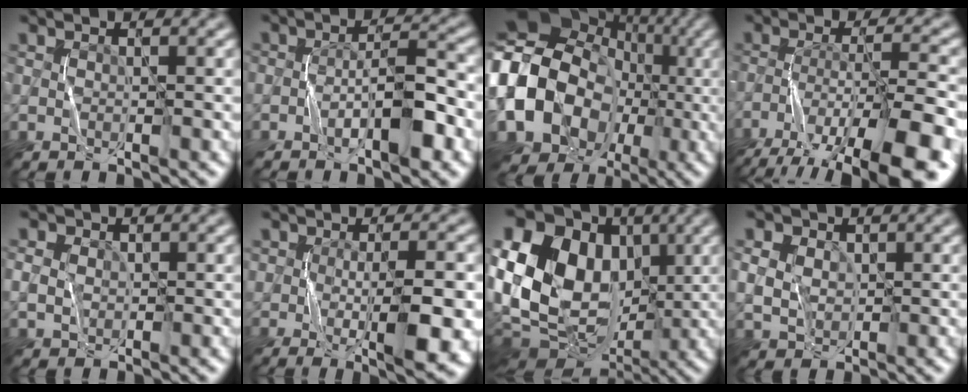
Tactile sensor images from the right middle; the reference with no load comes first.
{"total": 4.3, "force": [-1.8, 1.6, 3.5], "torque": [-0.055, 0.007, -0.034]}
{"total": 19.4, "force": [-2.1, 16.3, 10.2], "torque": [-0.175, -0.011, -0.060]}
{"total": 11.5, "force": [-7.7, 2.4, 8.1], "torque": [-0.140, -0.022, -0.118]}
{"total": 2.7, "force": [0.7, 2.2, 1.3], "torque": [-0.033, 0.009, 0.002]}
{"total": 6.0, "force": [-1.0, 2.3, 5.4], "torque": [-0.085, -0.011, -0.011]}
{"total": 20.2, "force": [1.9, 15.3, 13.1], "torque": [-0.251, 0.041, 0.020]}
{"total": 5.5, "force": [1.8, 4.4, 2.8], "torque": [-0.061, 0.027, 0.012]}